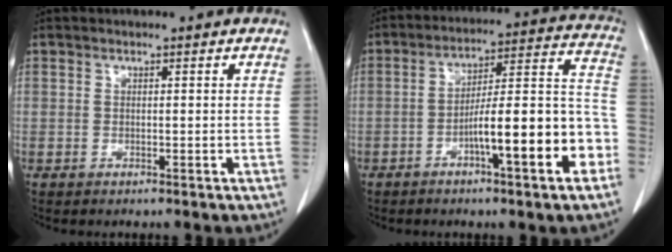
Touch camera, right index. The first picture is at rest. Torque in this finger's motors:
{"motor_torque": [2.06, -0.08, 1.05, 0.18]}